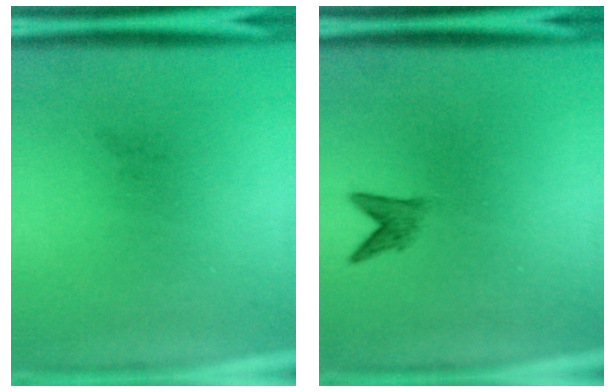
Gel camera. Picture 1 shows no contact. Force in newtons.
{"total": 1.8}